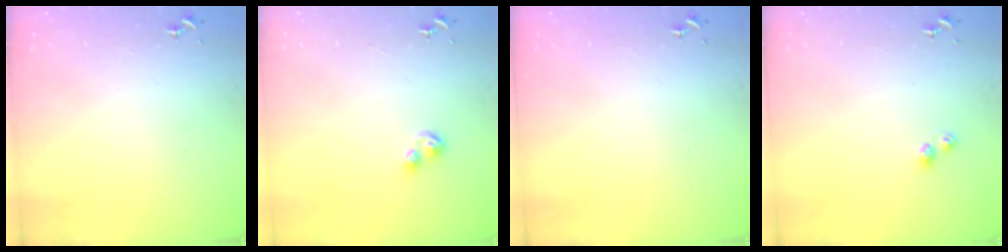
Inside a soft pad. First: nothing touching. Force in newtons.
{"total": 6.5, "press": 6.5, "slide": 0.7}
{"total": 0.0}
{"total": 5.3, "press": 5.2, "slide": 0.7}